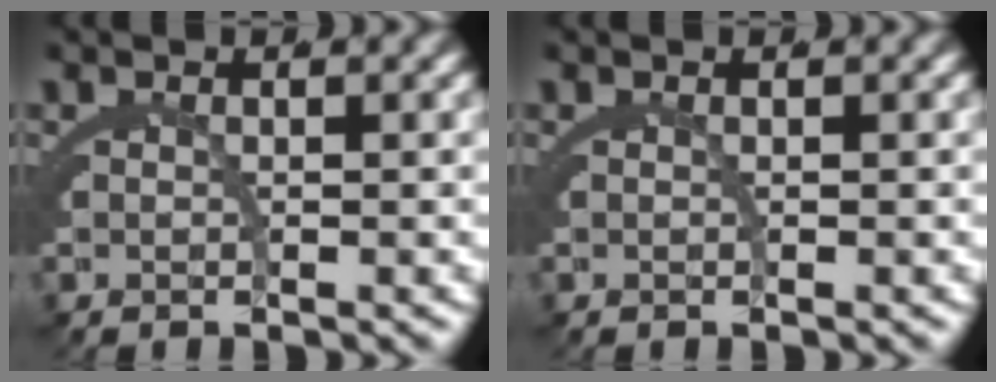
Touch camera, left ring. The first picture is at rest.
{"total": 0.0}